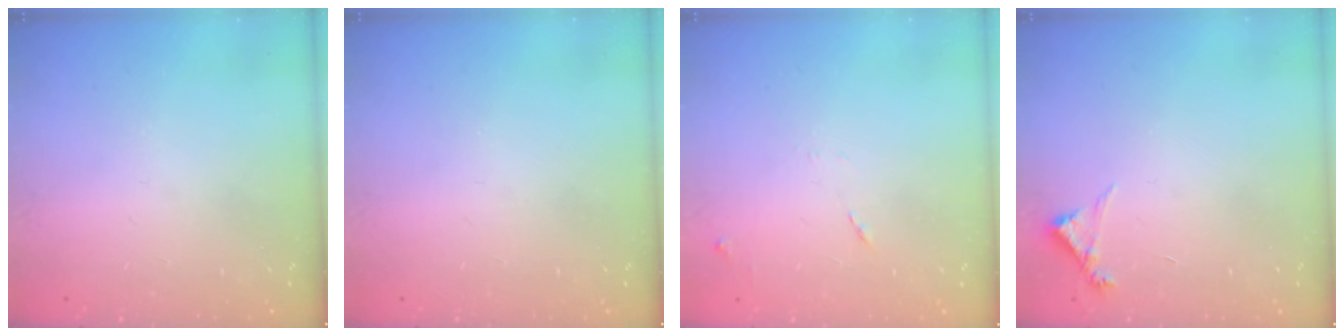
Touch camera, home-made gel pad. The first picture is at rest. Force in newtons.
{"total": 0.0}
{"total": 5.7, "press": 5.7, "slide": 0.7}
{"total": 5.0, "press": 5.0, "slide": 0.5}